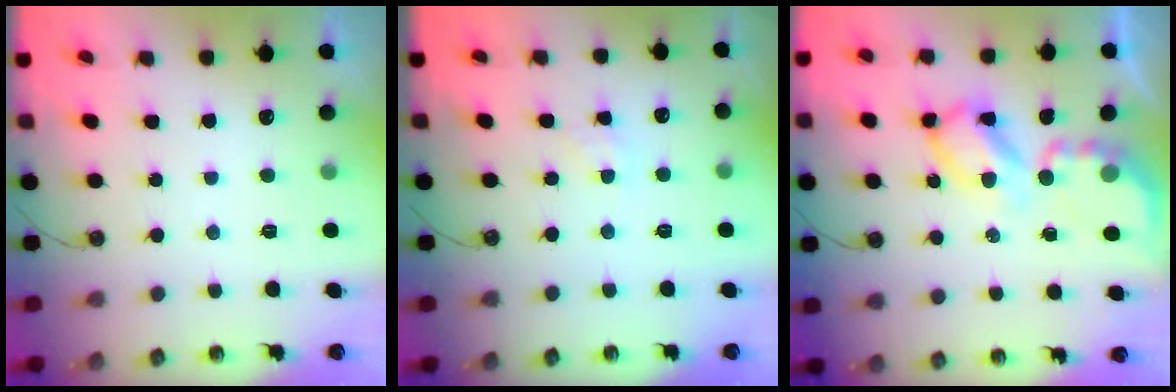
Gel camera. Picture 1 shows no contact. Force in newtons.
{"total": 1.6, "press": 1.6, "slide": 0.2}
{"total": 10.4, "press": 10.4, "slide": 0.9}